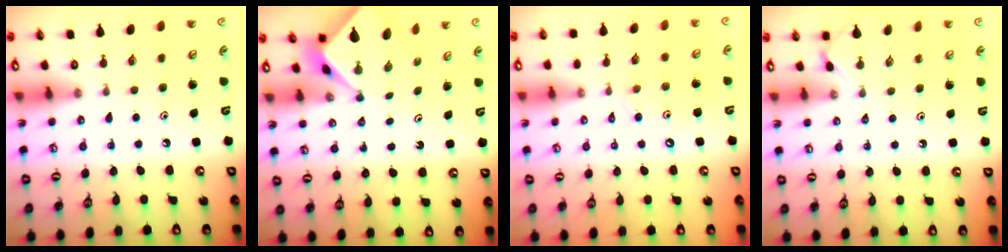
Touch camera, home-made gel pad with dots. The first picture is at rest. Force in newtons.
{"total": 3.8, "press": 3.8, "slide": 0.1}
{"total": 1.8, "press": 1.8, "slide": 0.3}
{"total": 2.1, "press": 2.0, "slide": 0.5}